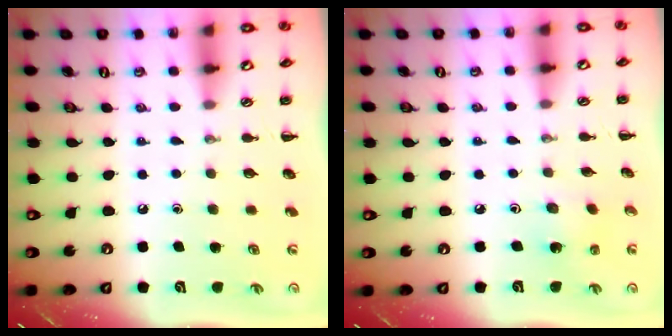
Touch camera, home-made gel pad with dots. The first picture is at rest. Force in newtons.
{"total": 1.6, "press": 1.4, "slide": 0.6}